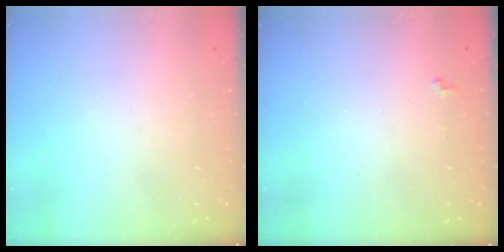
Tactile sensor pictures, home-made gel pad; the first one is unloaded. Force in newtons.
{"total": 4.2, "press": 4.2, "slide": 0.5}